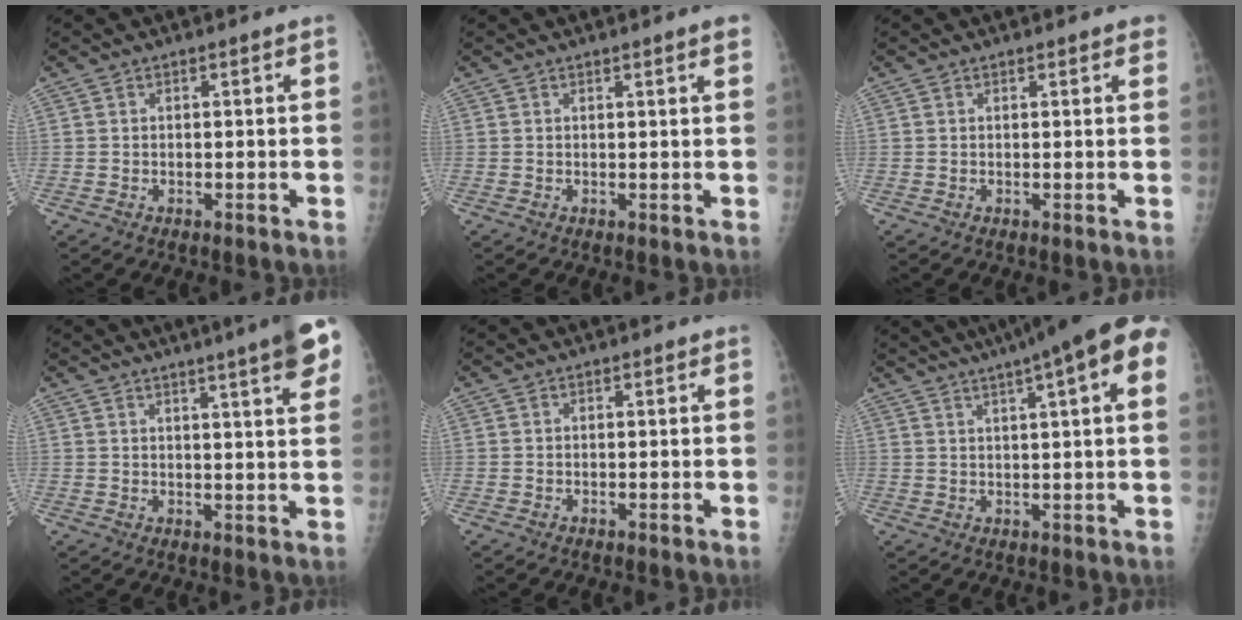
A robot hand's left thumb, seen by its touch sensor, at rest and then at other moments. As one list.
[{"total": 2.2, "force": [1.4, -0.2, 1.6], "torque": [-0.020, -0.002, 0.019]}, {"total": 1.9, "force": [1.4, 0.5, 1.2], "torque": [-0.010, 0.002, 0.014]}, {"total": 11.2, "force": [6.9, 1.3, 8.7], "torque": [-0.103, -0.018, 0.076]}, {"total": 0.0}, {"total": 16.8, "force": [8.8, 2.6, 14.1], "torque": [-0.205, 0.025, 0.109]}]